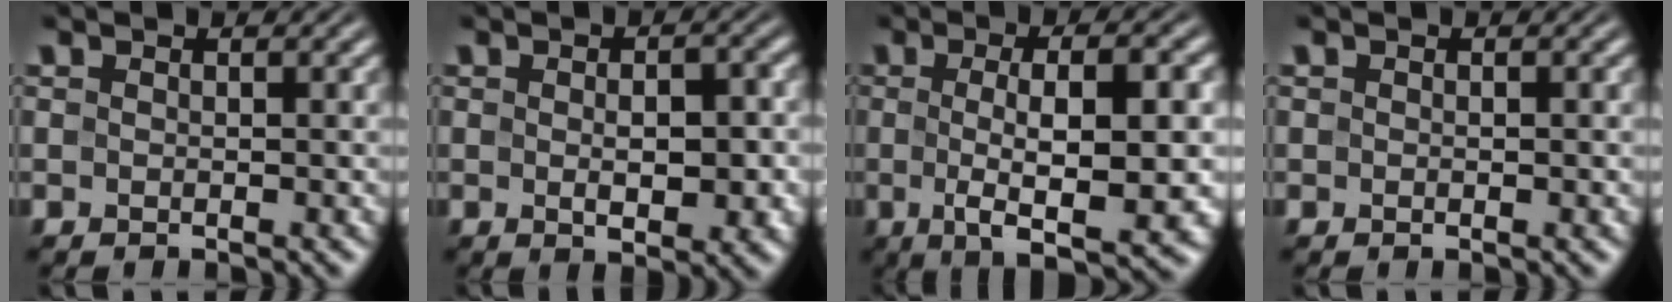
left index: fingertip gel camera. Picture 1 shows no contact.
{"total": 4.7, "force": [-0.3, 2.2, 4.1], "torque": [-0.057, -0.004, 0.002]}
{"total": 9.4, "force": [-0.7, 2.6, 9.0], "torque": [-0.133, -0.004, -0.011]}
{"total": 0.6, "force": [0.0, 0.3, 0.5], "torque": [-0.007, -0.002, 0.001]}